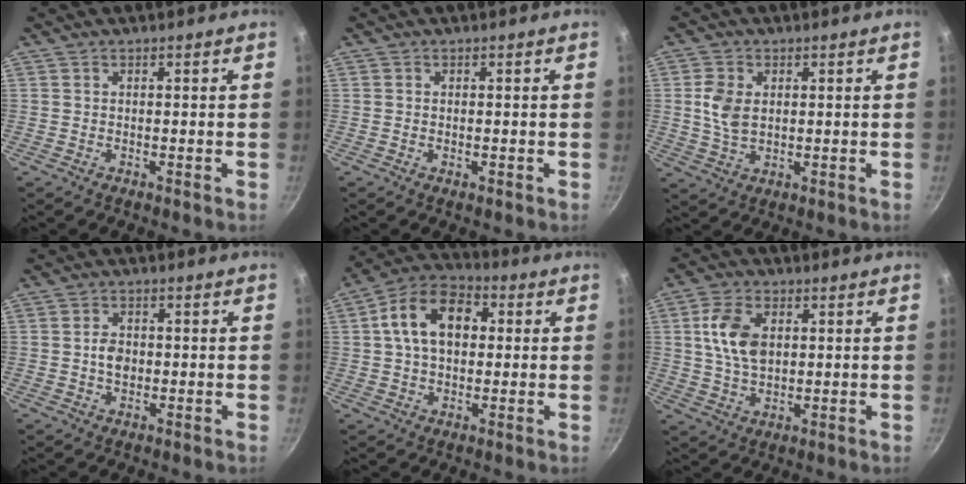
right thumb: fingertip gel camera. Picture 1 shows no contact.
{"total": 0.6, "force": [-0.1, 0.4, 0.5], "torque": [-0.008, 0.000, -0.001]}
{"total": 6.3, "force": [0.9, 4.2, 4.5], "torque": [-0.085, -0.004, 0.019]}
{"total": 3.5, "force": [-0.2, 2.6, 2.4], "torque": [-0.031, 0.008, -0.006]}
{"total": 12.5, "force": [2.0, 8.5, 9.0], "torque": [-0.121, 0.026, 0.015]}
{"total": 9.6, "force": [1.8, 6.1, 7.1], "torque": [-0.123, 0.000, 0.032]}